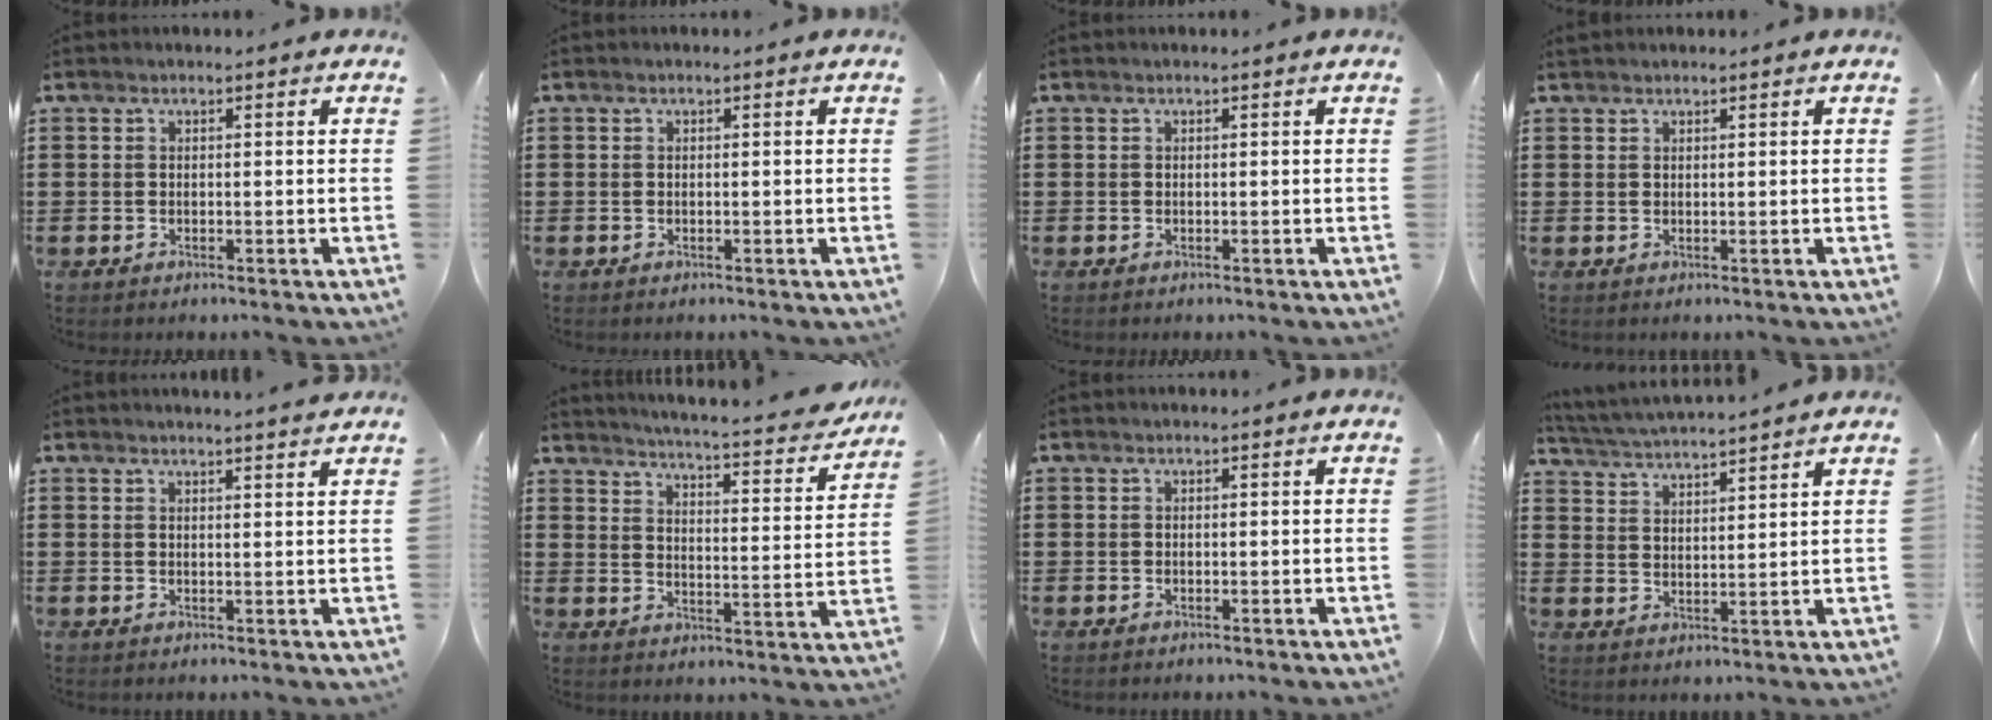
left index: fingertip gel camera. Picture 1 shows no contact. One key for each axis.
{"total": 0.0}
{"total": 0.0}
{"total": 0.9, "fx": 0.8, "fy": 0.2, "fz": 0.2, "tx": -0.005, "ty": 0.001, "tz": 0.016}
{"total": 1.9, "fx": 1.9, "fy": -0.3, "fz": 0.4, "tx": -0.010, "ty": -0.002, "tz": 0.036}
{"total": 3.9, "fx": 3.5, "fy": -0.7, "fz": 1.5, "tx": -0.043, "ty": -0.039, "tz": 0.049}
{"total": 0.0}
{"total": 3.9, "fx": 3.8, "fy": -0.6, "fz": 0.5, "tx": -0.028, "ty": -0.025, "tz": 0.064}